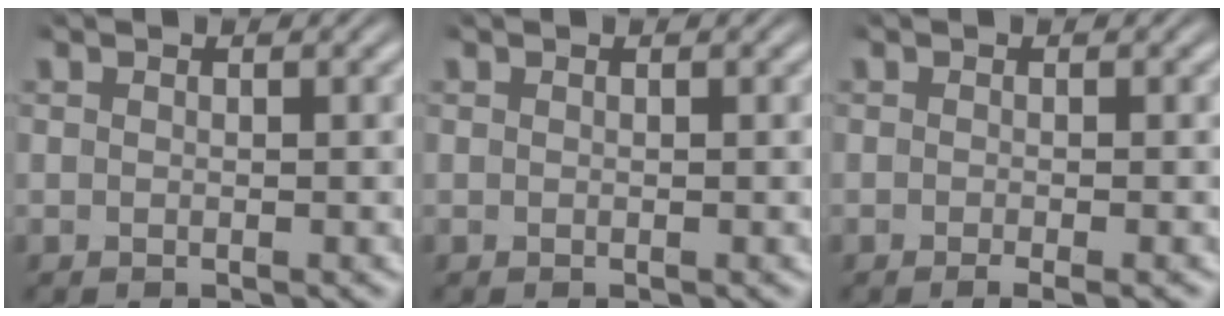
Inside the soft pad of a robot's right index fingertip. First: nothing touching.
{"total": 0.0}
{"total": 1.7, "force": [-1.4, 0.3, 0.8], "torque": [-0.010, 0.006, -0.026]}